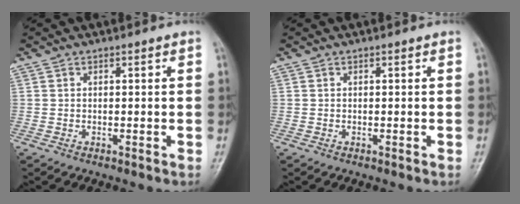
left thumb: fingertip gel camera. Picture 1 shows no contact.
{"total": 0.0}